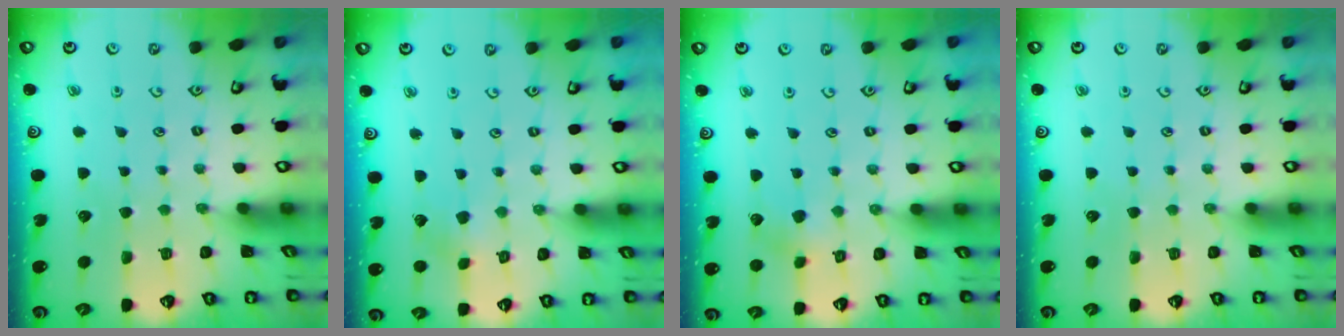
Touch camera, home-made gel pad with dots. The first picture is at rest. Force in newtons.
{"total": 2.2, "press": 2.2, "slide": 0.2}
{"total": 3.6, "press": 3.6, "slide": 0.4}
{"total": 0.0}